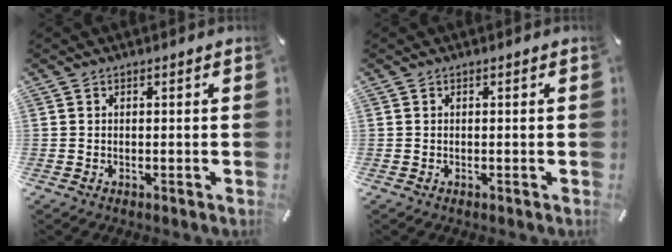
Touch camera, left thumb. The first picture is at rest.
{"total": 0.0}